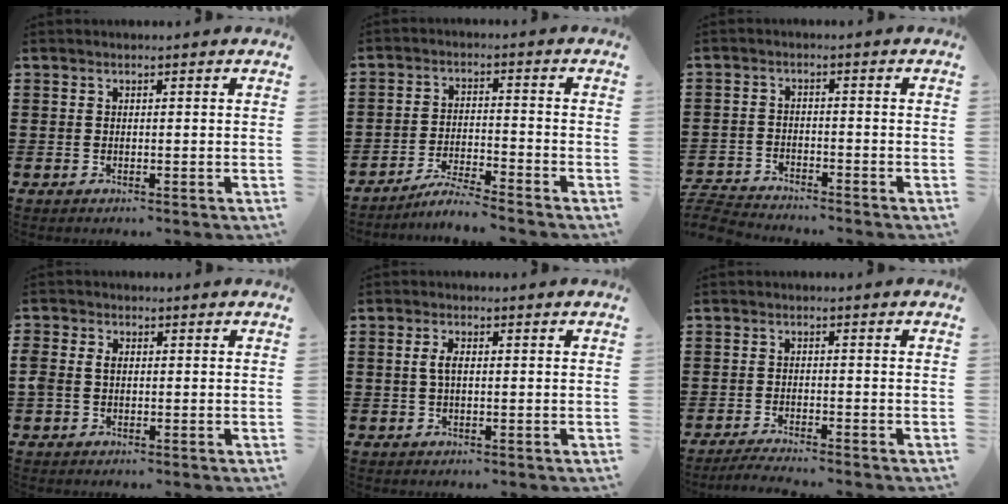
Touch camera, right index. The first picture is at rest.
{"total": 4.6, "force": [-4.4, -0.4, 1.3], "torque": [-0.032, -0.007, -0.088]}
{"total": 3.7, "force": [-3.7, 0.2, 0.1], "torque": [-0.022, -0.008, -0.082]}
{"total": 2.0, "force": [0.0, 1.6, 1.2], "torque": [-0.027, 0.008, -0.002]}
{"total": 2.5, "force": [0.1, 1.1, 2.3], "torque": [-0.046, 0.006, 0.000]}
{"total": 2.4, "force": [-2.3, -0.3, 0.3], "torque": [-0.006, -0.003, -0.047]}